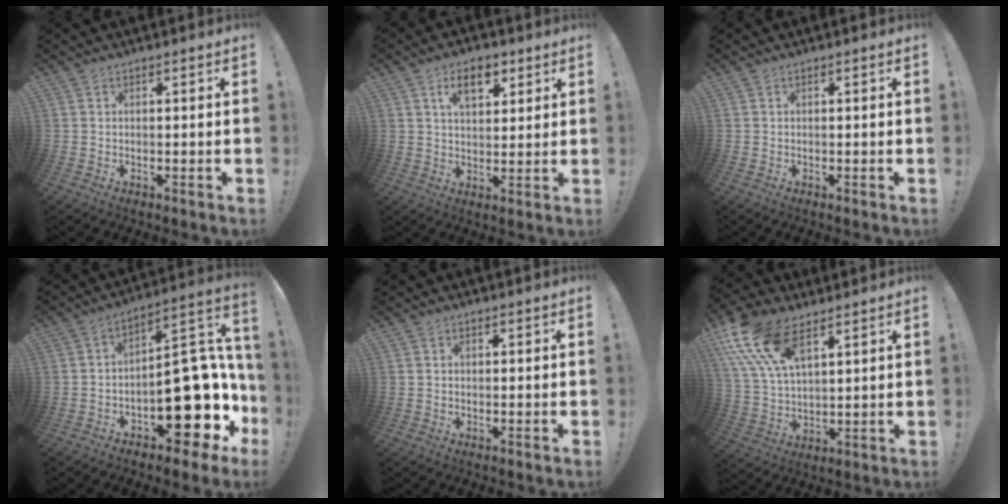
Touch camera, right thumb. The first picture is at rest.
{"total": 8.7, "force": [4.3, 4.9, 5.7], "torque": [-0.086, -0.002, 0.076]}
{"total": 0.0}
{"total": 21.3, "force": [-5.4, 11.0, 17.4], "torque": [-0.211, 0.030, -0.067]}
{"total": 0.5, "force": [0.1, 0.5, 0.3], "torque": [-0.003, 0.001, 0.001]}
{"total": 16.0, "force": [9.6, 7.9, 10.1], "torque": [-0.211, -0.038, 0.177]}